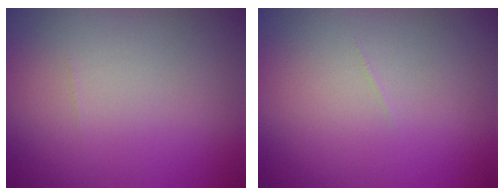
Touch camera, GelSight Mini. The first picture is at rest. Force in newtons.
{"total": 0.0}